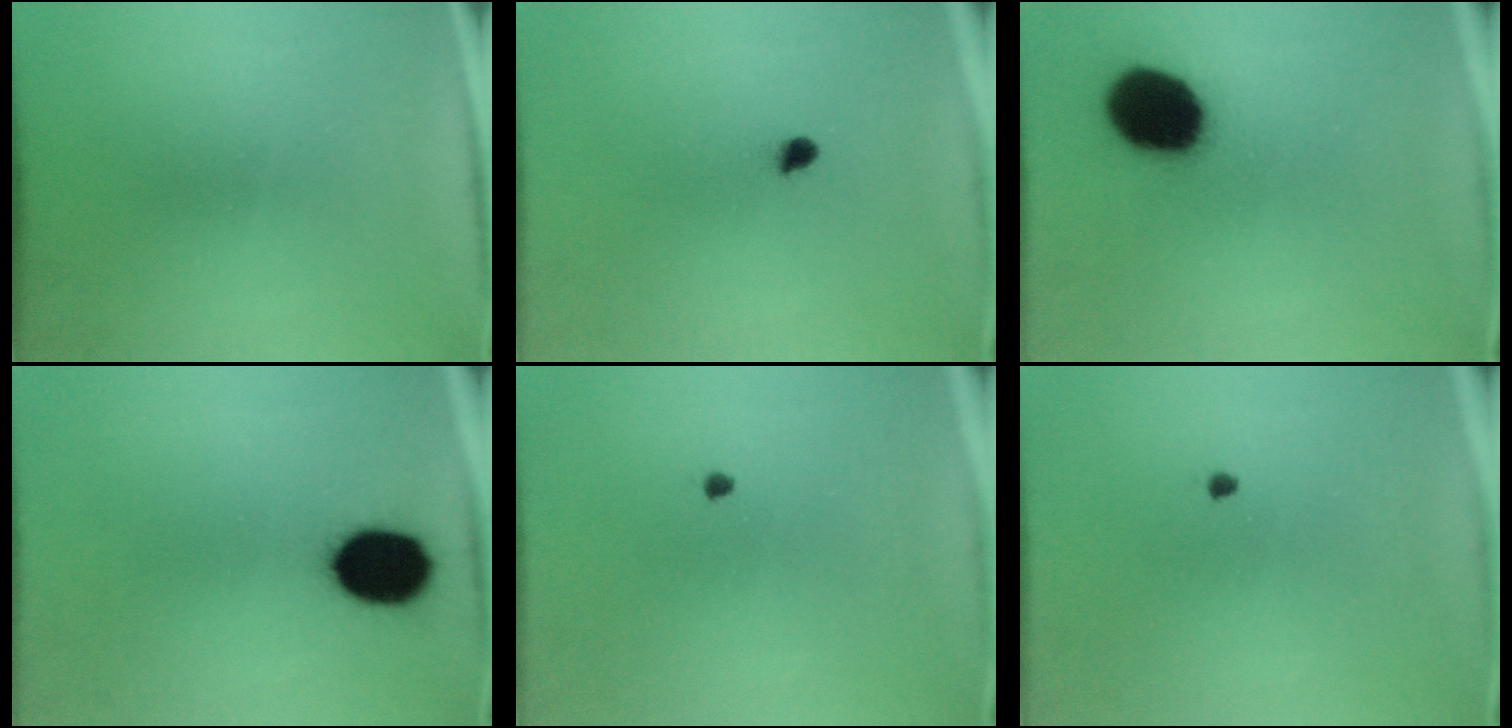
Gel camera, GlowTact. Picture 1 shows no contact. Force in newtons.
{"total": 1.8}
{"total": 18.3}
{"total": 12.8}
{"total": 1.0}
{"total": 1.0}